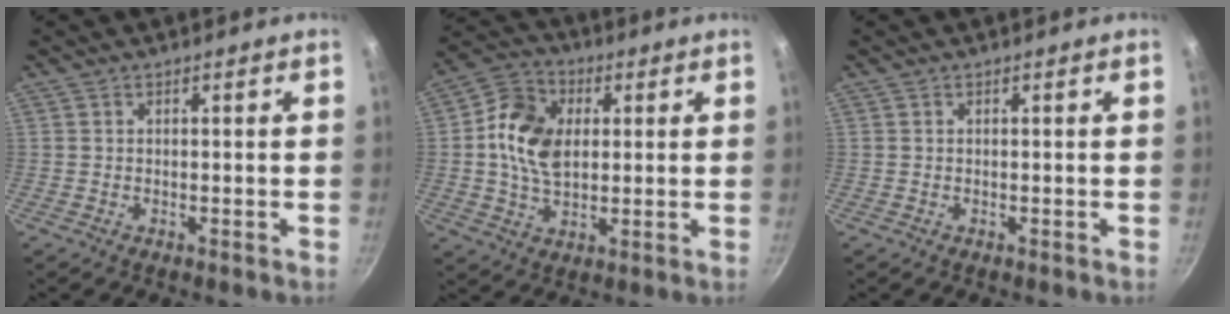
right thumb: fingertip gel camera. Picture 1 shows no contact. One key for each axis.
{"total": 12.2, "fx": 1.7, "fy": 8.5, "fz": 8.5, "tx": -0.132, "ty": 0.006, "tz": 0.019}
{"total": 0.0}